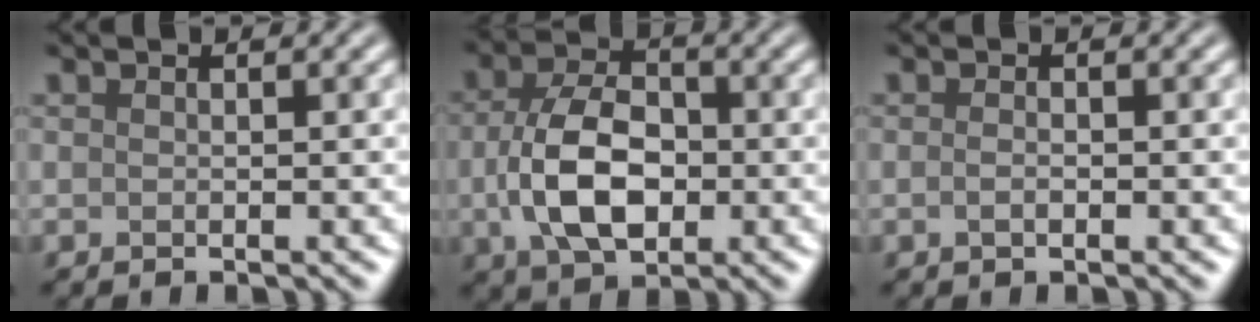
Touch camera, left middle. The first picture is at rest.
{"total": 7.2, "force": [-0.9, 4.4, 5.6], "torque": [-0.116, -0.002, -0.019]}
{"total": 0.8, "force": [-0.3, 0.4, 0.7], "torque": [-0.016, -0.001, -0.007]}